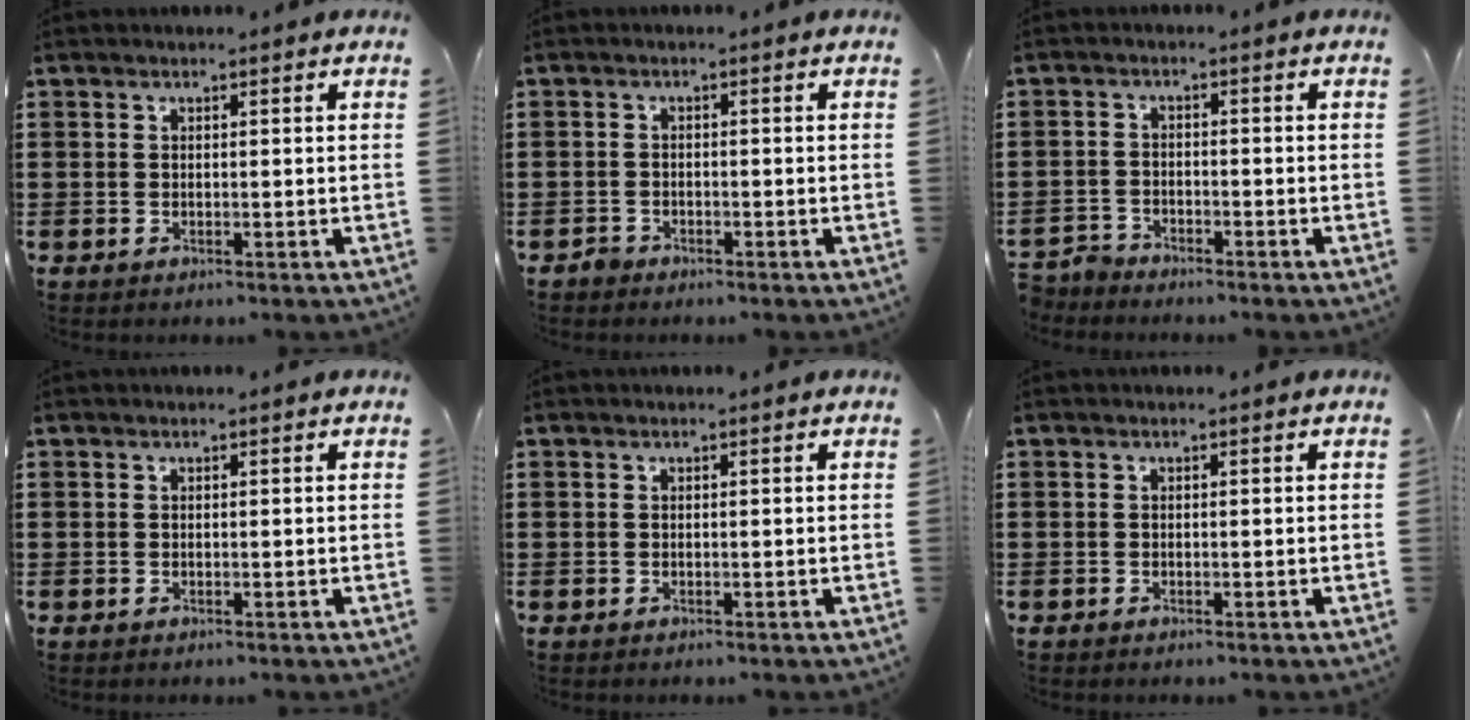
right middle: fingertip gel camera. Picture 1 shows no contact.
{"total": 1.1, "force": [-0.9, 0.5, 0.1], "torque": [-0.003, 0.002, -0.021]}
{"total": 2.7, "force": [-2.6, 0.5, -0.2], "torque": [-0.009, -0.001, -0.059]}
{"total": 0.0}
{"total": 0.0}
{"total": 0.0}